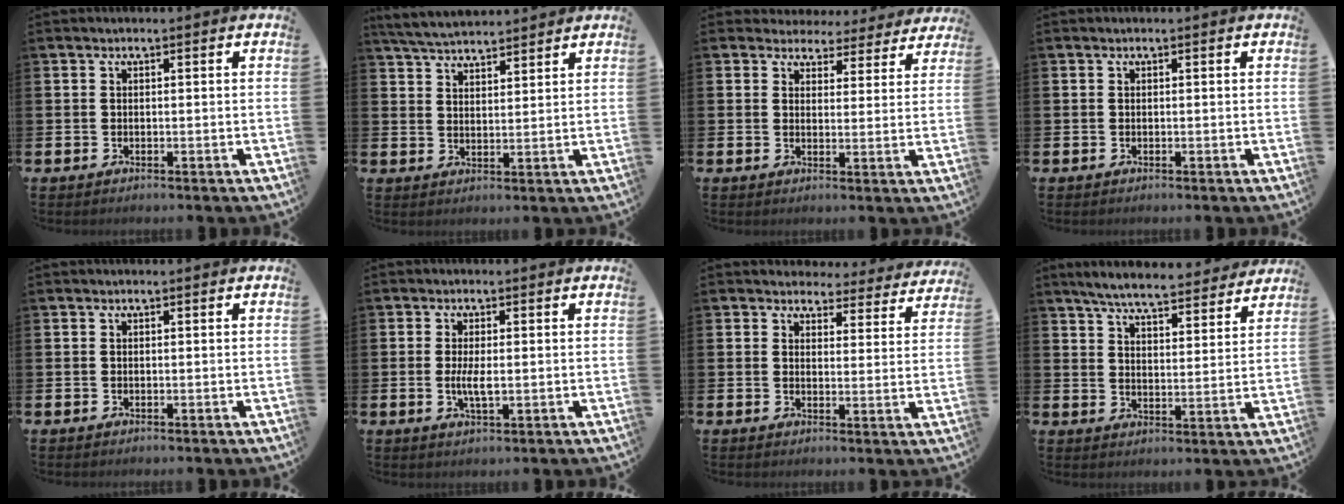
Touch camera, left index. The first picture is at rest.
{"total": 4.8, "force": [4.7, 0.5, 0.7], "torque": [-0.034, -0.019, 0.087]}
{"total": 3.7, "force": [3.3, 1.6, 0.3], "torque": [-0.013, -0.024, 0.054]}
{"total": 0.0}
{"total": 0.0}
{"total": 3.0, "force": [-0.1, 1.0, 2.9], "torque": [-0.050, -0.001, -0.003]}
{"total": 3.8, "force": [3.5, 1.4, 0.3], "torque": [-0.012, -0.024, 0.059]}
{"total": 6.7, "force": [6.4, 0.7, 1.8], "torque": [-0.056, -0.037, 0.111]}